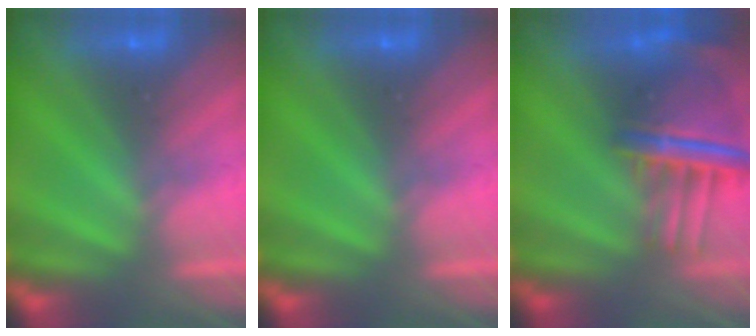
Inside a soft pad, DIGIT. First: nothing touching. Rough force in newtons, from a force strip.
{"total": 0.0}
{"total": 7.8}